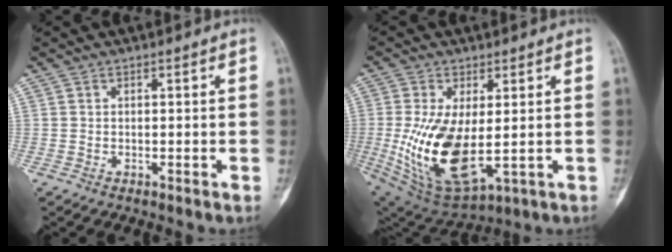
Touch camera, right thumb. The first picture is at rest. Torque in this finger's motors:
{"motor_torque": [2.45, 2.07, 1.31, -1.42, 0.37]}